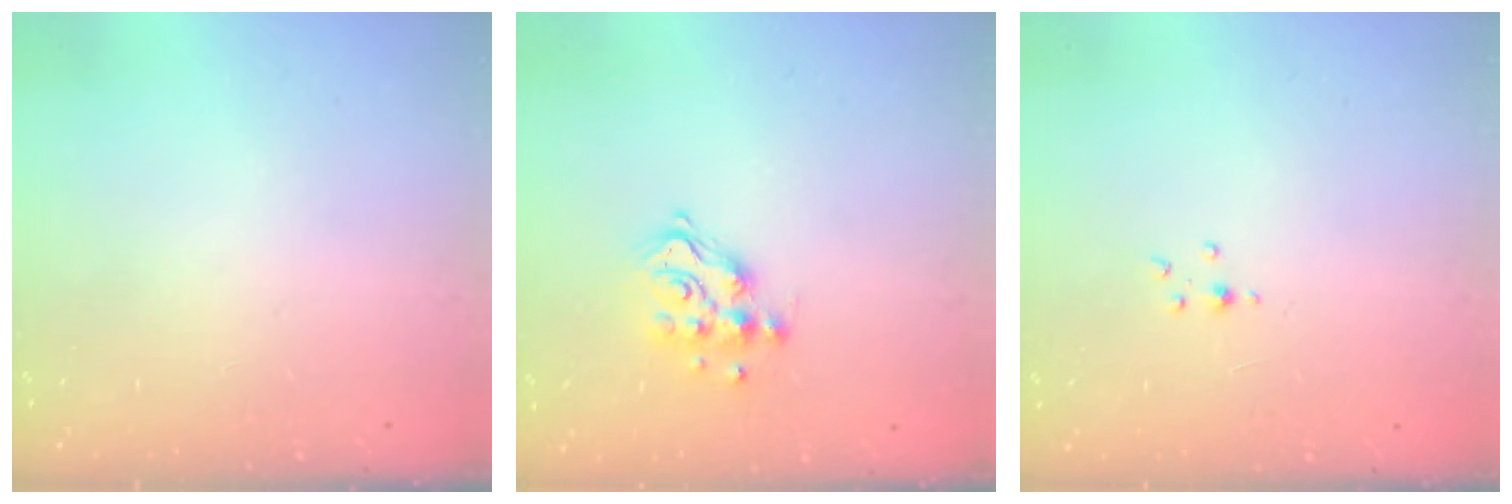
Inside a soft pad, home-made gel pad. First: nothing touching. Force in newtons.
{"total": 11.2, "press": 11.2, "slide": 0.7}
{"total": 1.5, "press": 1.5, "slide": 0.2}